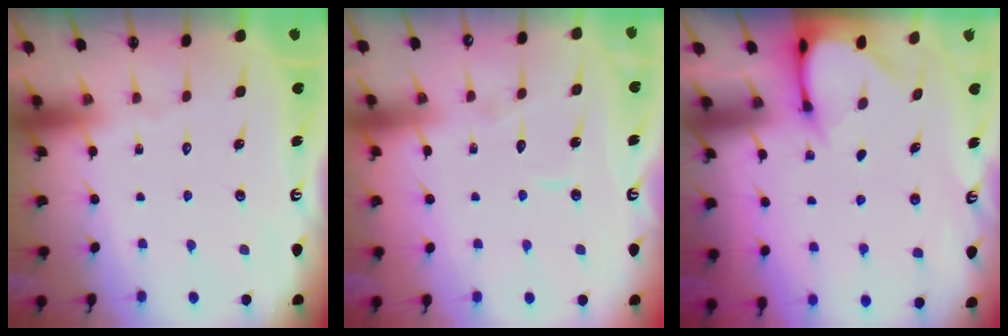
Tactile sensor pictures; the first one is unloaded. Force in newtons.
{"total": 3.4, "press": 3.4, "slide": 0.2}
{"total": 3.5, "press": 3.5, "slide": 0.2}